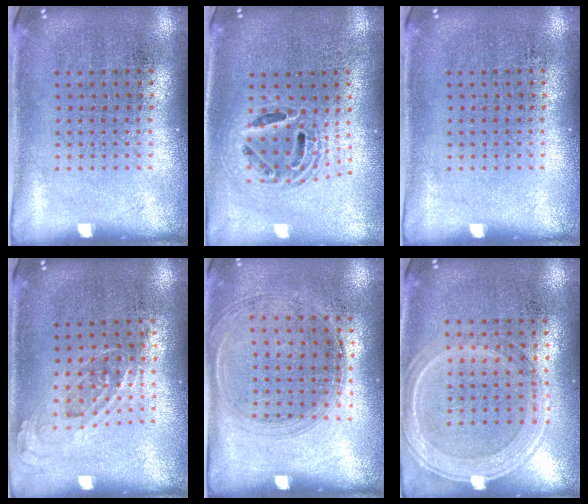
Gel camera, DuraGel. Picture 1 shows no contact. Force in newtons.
{"total": 1.9, "press": 1.6, "slide": 1.1}
{"total": 0.0}
{"total": 0.7, "press": 0.5, "slide": 0.4}
{"total": 1.4, "press": 1.2, "slide": 0.6}
{"total": 1.2, "press": 1.1, "slide": 0.4}